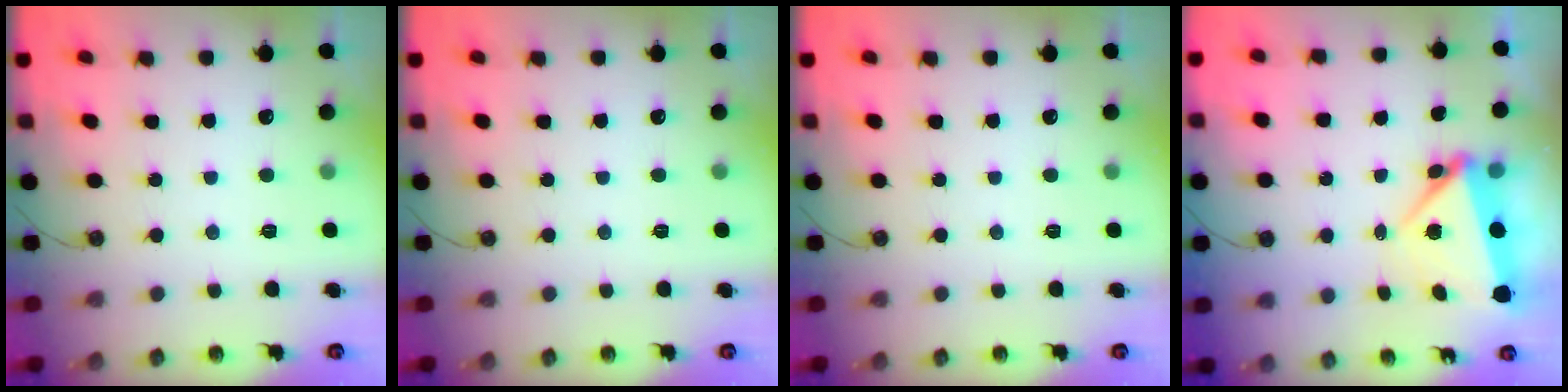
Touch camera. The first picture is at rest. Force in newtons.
{"total": 0.0}
{"total": 0.0}
{"total": 6.9, "press": 5.3, "slide": 4.4}